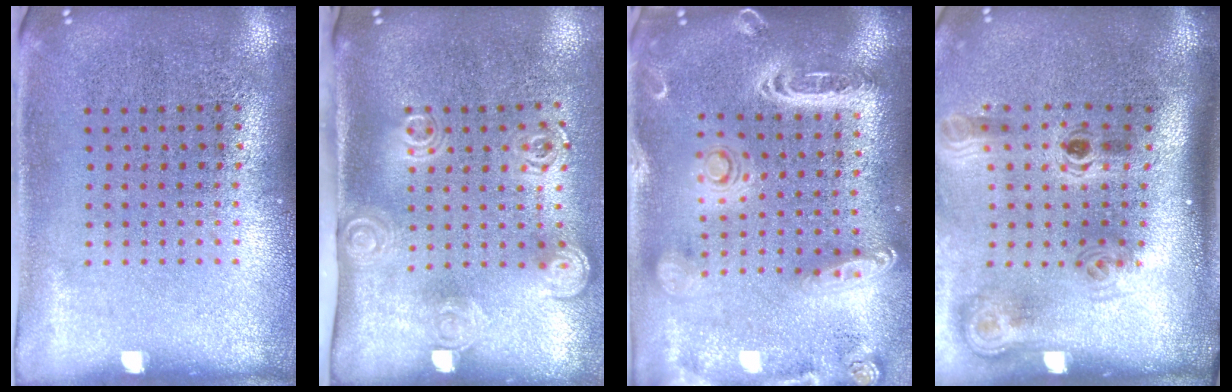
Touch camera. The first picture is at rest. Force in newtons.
{"total": 2.0, "press": 1.4, "slide": 1.5}
{"total": 2.8, "press": 2.4, "slide": 1.4}
{"total": 2.2, "press": 1.5, "slide": 1.6}